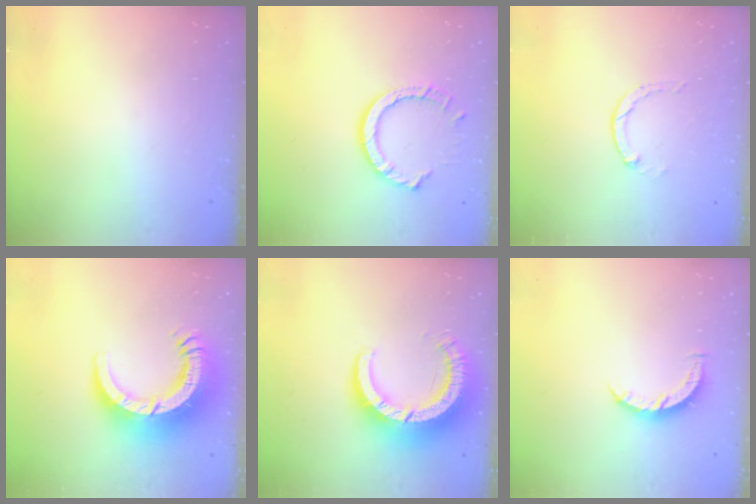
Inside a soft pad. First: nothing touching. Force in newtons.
{"total": 9.4, "press": 9.3, "slide": 0.7}
{"total": 0.8, "press": 0.7, "slide": 0.2}
{"total": 15.0, "press": 14.9, "slide": 1.6}
{"total": 13.2, "press": 13.2, "slide": 1.3}
{"total": 5.2, "press": 5.2, "slide": 0.5}